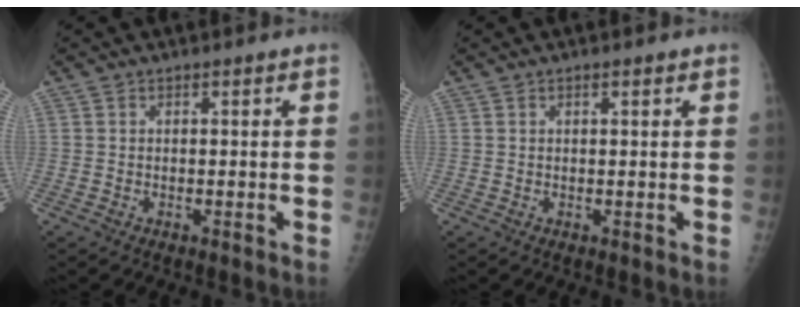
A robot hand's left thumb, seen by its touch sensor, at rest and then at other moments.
{"total": 0.9, "force": [0.5, 0.2, 0.7], "torque": [-0.010, 0.000, 0.008]}